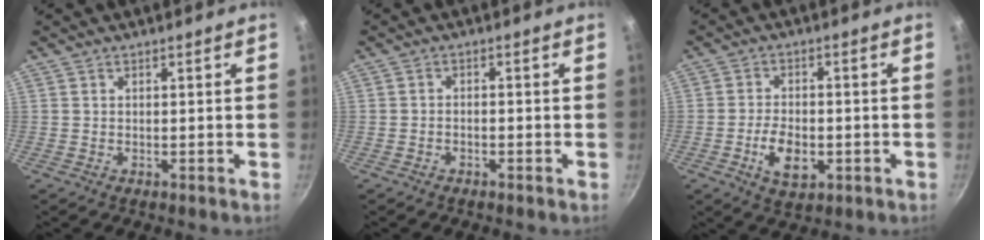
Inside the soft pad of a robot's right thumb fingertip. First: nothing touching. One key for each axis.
{"total": 1.2, "fx": -0.9, "fy": 0.6, "fz": 0.6, "tx": -0.011, "ty": 0.012, "tz": -0.016}
{"total": 7.6, "fx": -2.2, "fy": 4.4, "fz": 5.8, "tx": -0.094, "ty": 0.008, "tz": -0.034}